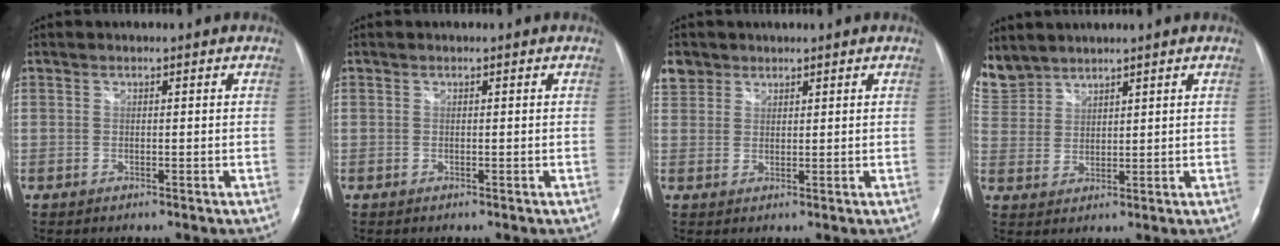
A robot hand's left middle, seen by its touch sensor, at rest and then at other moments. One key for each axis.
{"total": 0.0}
{"total": 4.8, "fx": 3.2, "fy": 3.5, "fz": 0.5, "tx": -0.009, "ty": 0.015, "tz": 0.066}
{"total": 8.0, "fx": 7.1, "fy": 3.6, "fz": 0.9, "tx": -0.041, "ty": 0.012, "tz": 0.159}